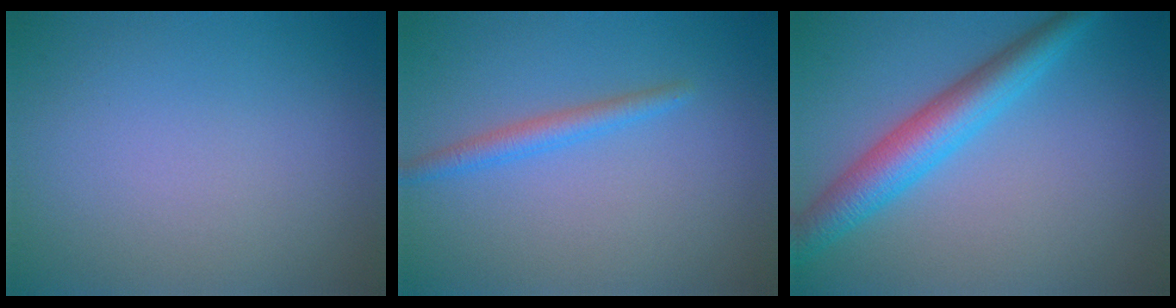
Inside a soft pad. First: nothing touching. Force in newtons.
{"total": 1.8, "press": 1.8, "slide": 0.1}
{"total": 5.1, "press": 5.1, "slide": 0.1}